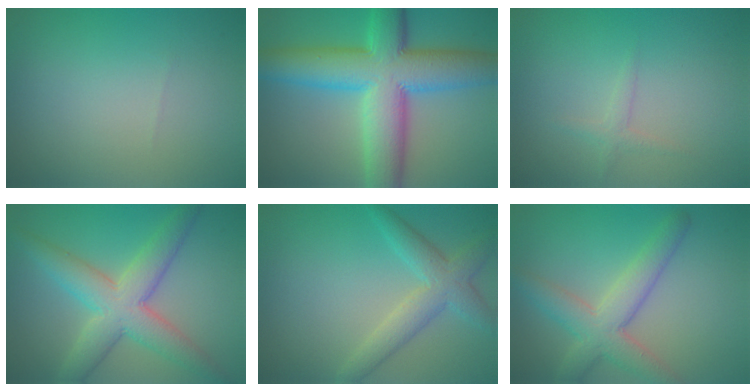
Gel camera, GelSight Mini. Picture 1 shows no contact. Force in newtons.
{"total": 11.8, "press": 11.8, "slide": 0.1}
{"total": 1.1, "press": 1.1, "slide": 0.1}
{"total": 6.6, "press": 6.6, "slide": 0.1}
{"total": 3.9, "press": 3.9, "slide": 0.1}
{"total": 5.3, "press": 5.3, "slide": 0.2}